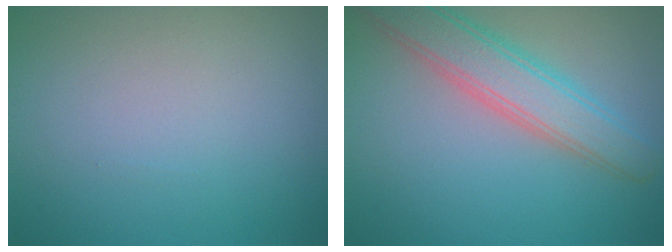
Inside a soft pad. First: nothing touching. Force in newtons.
{"total": 5.0, "press": 5.0, "slide": 0.5}